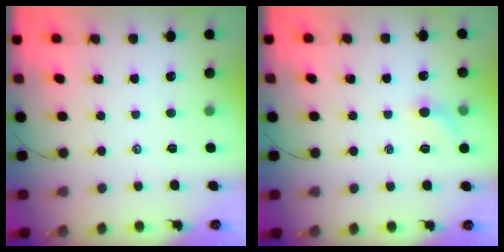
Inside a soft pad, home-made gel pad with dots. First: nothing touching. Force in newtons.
{"total": 6.3, "press": 6.1, "slide": 1.6}